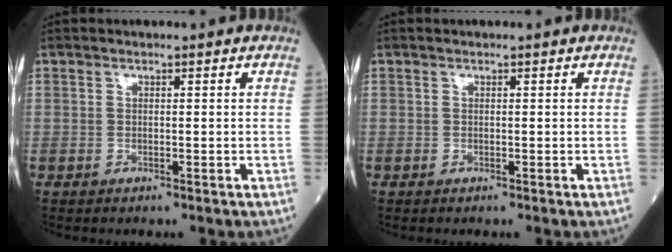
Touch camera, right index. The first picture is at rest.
{"total": 0.0}